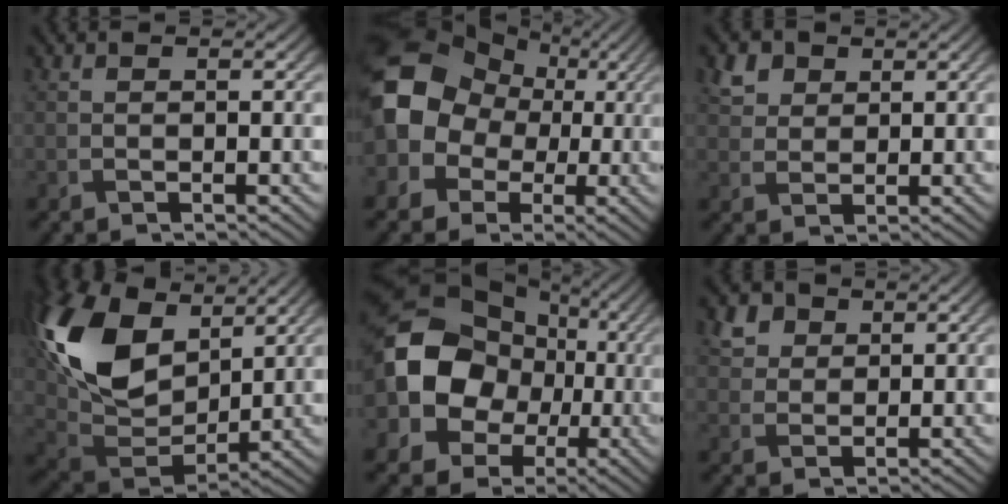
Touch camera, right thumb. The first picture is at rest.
{"total": 13.1, "force": [0.9, 11.0, 6.9], "torque": [-0.156, -0.016, 0.003]}
{"total": 3.6, "force": [1.8, 2.7, 1.5], "torque": [-0.045, -0.004, 0.039]}
{"total": 16.9, "force": [6.8, 10.4, 11.4], "torque": [-0.271, 0.028, 0.125]}
{"total": 14.1, "force": [-0.1, 11.7, 7.9], "torque": [-0.183, -0.011, -0.012]}
{"total": 3.9, "force": [2.0, 3.0, 1.6], "torque": [-0.050, -0.007, 0.045]}